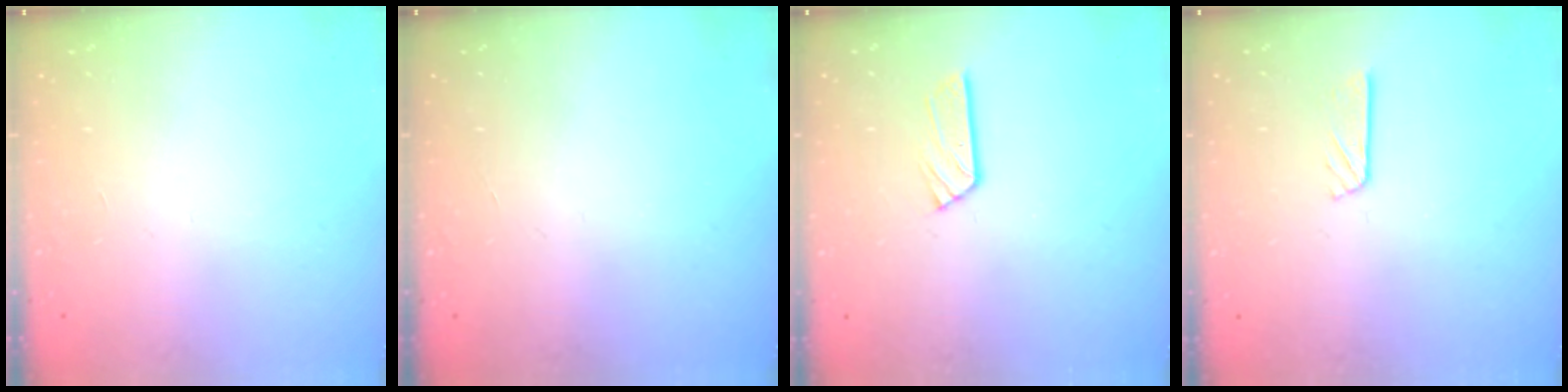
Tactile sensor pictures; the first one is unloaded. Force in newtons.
{"total": 0.0}
{"total": 3.9, "press": 3.9, "slide": 0.3}
{"total": 2.8, "press": 2.8, "slide": 0.2}